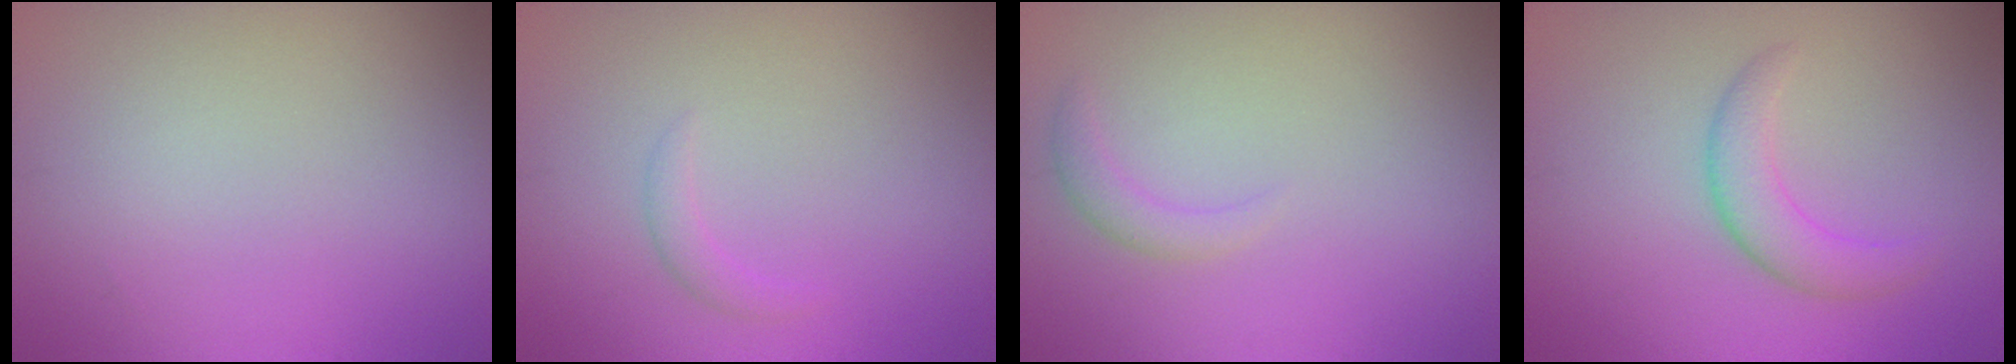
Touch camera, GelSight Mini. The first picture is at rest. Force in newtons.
{"total": 1.0, "press": 1.0, "slide": 0.1}
{"total": 1.3, "press": 1.3, "slide": 0.1}
{"total": 2.9, "press": 2.9, "slide": 0.1}